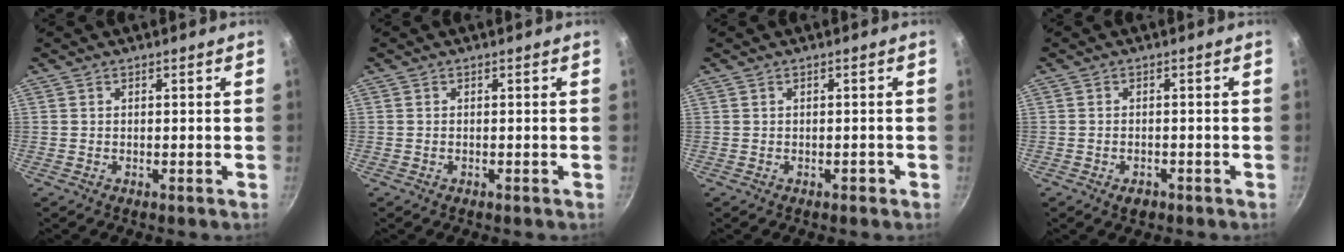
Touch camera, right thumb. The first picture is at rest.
{"total": 0.0}
{"total": 0.8, "force": [-0.4, 0.5, 0.4], "torque": [-0.002, 0.003, -0.009]}
{"total": 2.1, "force": [-1.3, 1.3, 1.1], "torque": [-0.017, 0.007, -0.016]}